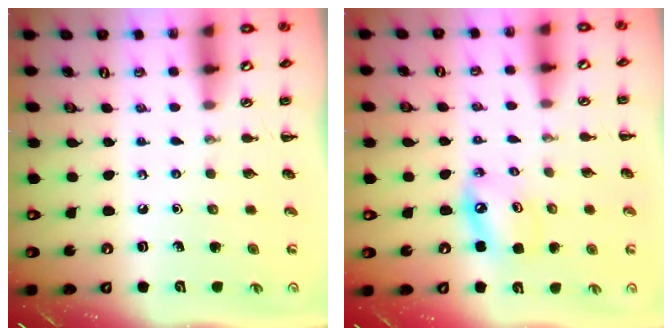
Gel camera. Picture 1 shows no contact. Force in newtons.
{"total": 6.4, "press": 6.2, "slide": 1.3}